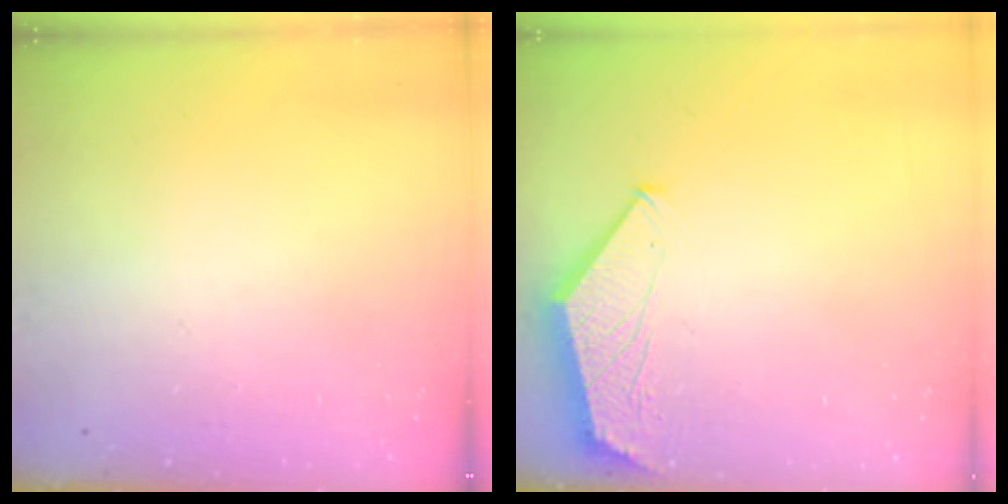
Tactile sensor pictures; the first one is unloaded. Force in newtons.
{"total": 1.6, "press": 1.5, "slide": 0.4}